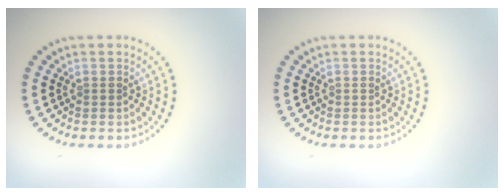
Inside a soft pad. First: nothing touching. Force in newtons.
{"total": 0.0}